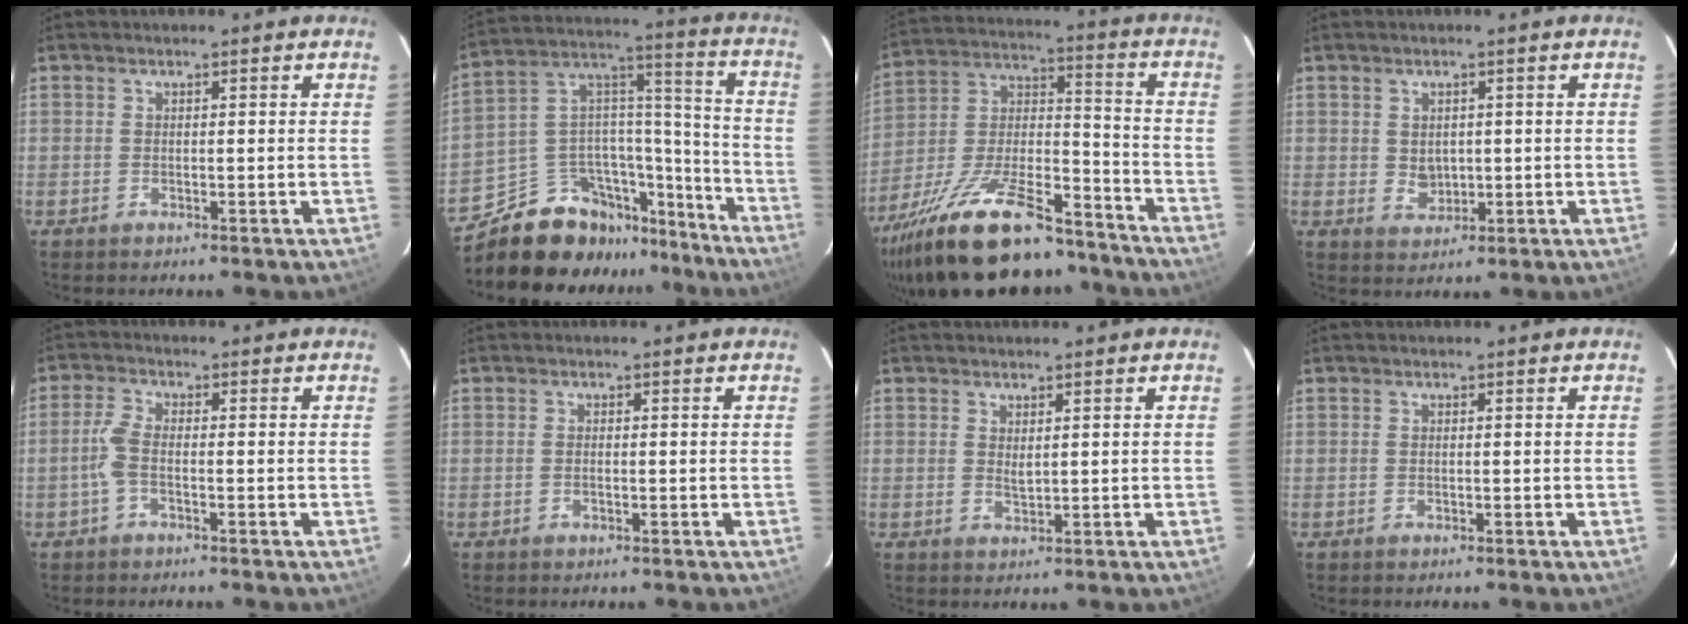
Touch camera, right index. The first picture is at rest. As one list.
[{"total": 18.5, "force": [-15.4, 8.9, 5.1], "torque": [-0.103, 0.080, -0.236]}, {"total": 28.0, "force": [-20.9, 9.5, 16.1], "torque": [-0.305, -0.009, -0.325]}, {"total": 3.3, "force": [0.1, 2.8, 1.7], "torque": [-0.027, 0.000, 0.009]}, {"total": 3.2, "force": [-1.2, 1.1, 2.8], "torque": [-0.068, 0.008, -0.026]}, {"total": 0.8, "force": [-0.3, 0.4, 0.6], "torque": [-0.012, 0.002, -0.006]}, {"total": 1.5, "force": [0.6, 0.7, 1.1], "torque": [-0.018, -0.001, 0.012]}, {"total": 0.0}]